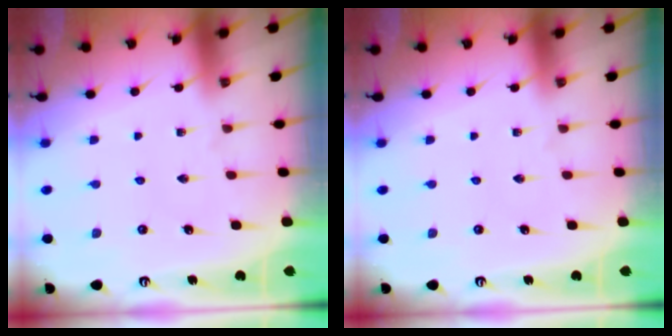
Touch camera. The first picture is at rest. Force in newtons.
{"total": 0.0}